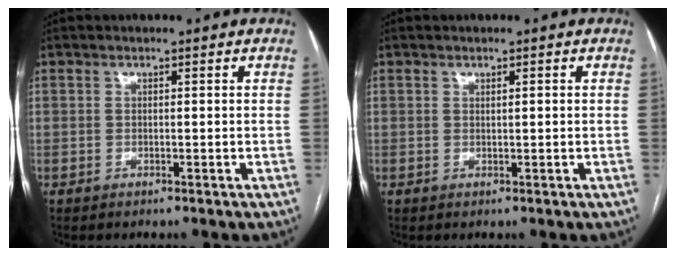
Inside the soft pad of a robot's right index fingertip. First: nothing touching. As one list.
[{"total": 0.6, "force": [0.2, 0.0, 0.5], "torque": [-0.011, 0.000, 0.004]}]